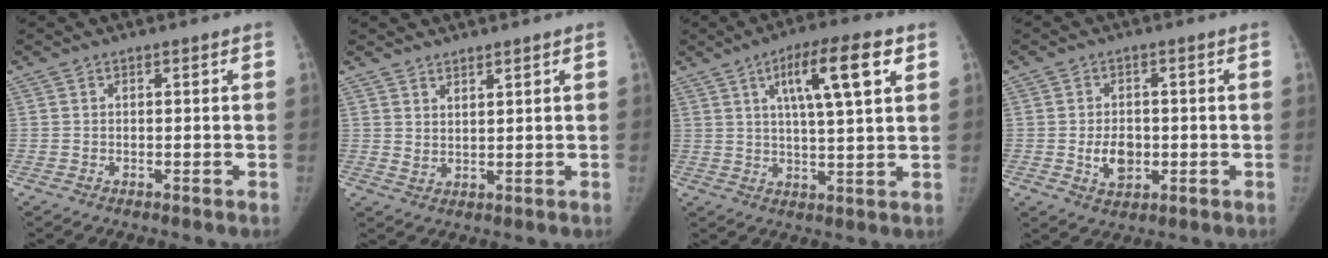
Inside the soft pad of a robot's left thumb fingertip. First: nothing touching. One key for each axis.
{"total": 2.5, "fx": 2.0, "fy": 0.8, "fz": 1.2, "tx": -0.014, "ty": -0.020, "tz": 0.043}
{"total": 12.8, "fx": 5.2, "fy": 2.8, "fz": 11.3, "tx": -0.174, "ty": -0.006, "tz": 0.083}
{"total": 5.5, "fx": -1.0, "fy": 3.9, "fz": 3.7, "tx": -0.047, "ty": -0.001, "tz": -0.010}